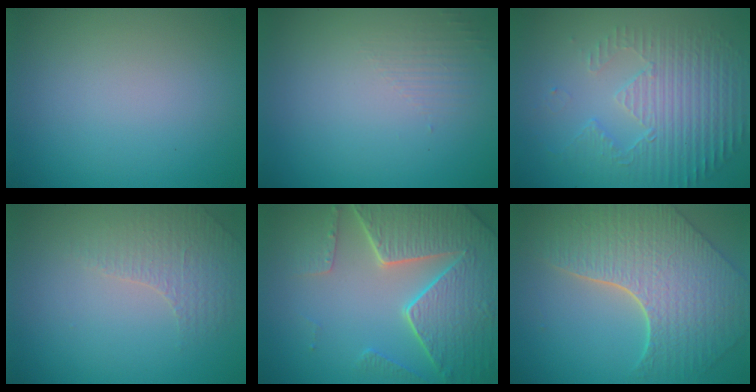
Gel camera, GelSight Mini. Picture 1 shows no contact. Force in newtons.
{"total": 1.3, "press": 0.1, "slide": 1.3}
{"total": 5.4, "press": 3.6, "slide": 4.1}
{"total": 1.5, "press": 1.2, "slide": 0.8}
{"total": 8.2, "press": 6.1, "slide": 5.5}
{"total": 8.4, "press": 6.3, "slide": 5.6}